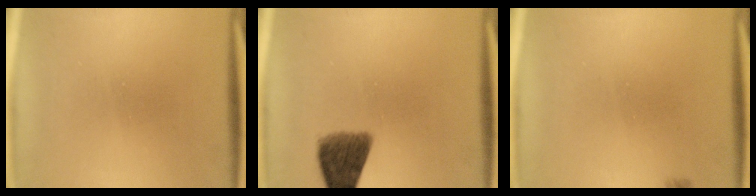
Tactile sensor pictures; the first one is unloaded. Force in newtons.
{"total": 8.1}
{"total": 1.1}